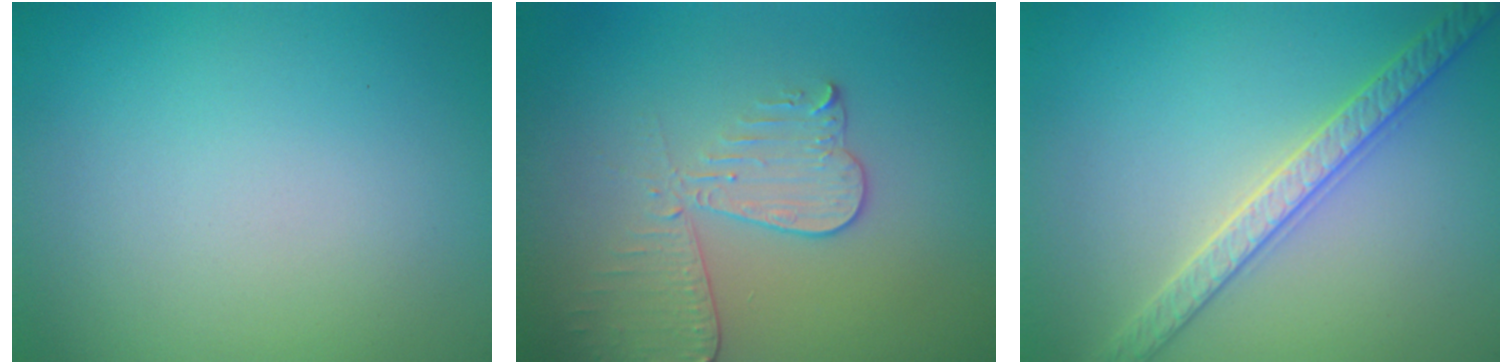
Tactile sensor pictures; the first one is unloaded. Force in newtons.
{"total": 3.4, "press": 3.3, "slide": 0.8}
{"total": 3.3, "press": 3.3, "slide": 0.1}